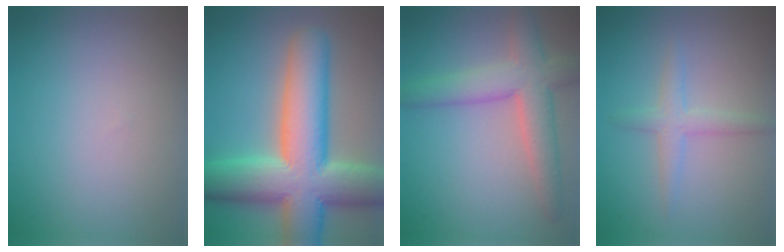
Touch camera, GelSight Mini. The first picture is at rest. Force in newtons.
{"total": 14.0, "press": 14.0, "slide": 0.8}
{"total": 5.8, "press": 5.7, "slide": 0.5}
{"total": 2.0, "press": 2.0, "slide": 0.1}